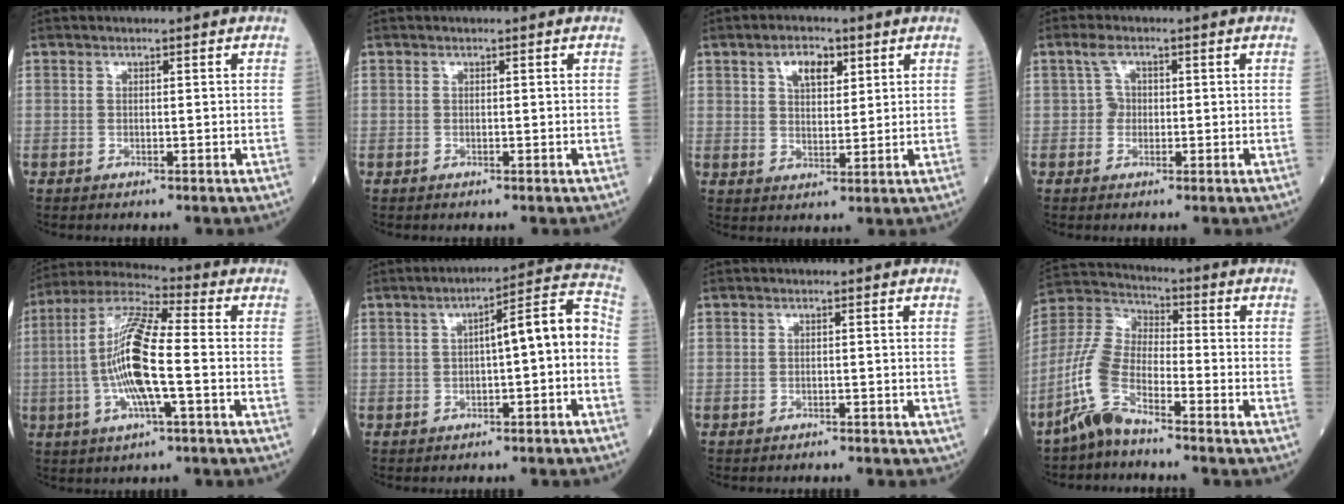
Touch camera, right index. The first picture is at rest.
{"total": 0.0}
{"total": 5.1, "force": [2.6, 2.6, 3.5], "torque": [-0.063, 0.008, 0.047]}
{"total": 1.9, "force": [0.2, 1.7, 1.0], "torque": [-0.017, 0.010, 0.003]}
{"total": 13.2, "force": [-1.8, 1.5, 12.9], "torque": [-0.262, 0.003, -0.037]}
{"total": 7.8, "force": [-0.6, 1.2, 7.7], "torque": [-0.104, 0.032, -0.010]}
{"total": 1.6, "force": [-1.3, 0.7, 0.7], "torque": [-0.015, -0.002, -0.009]}
{"total": 8.8, "force": [-5.7, 2.8, 6.0], "torque": [-0.156, -0.002, -0.127]}